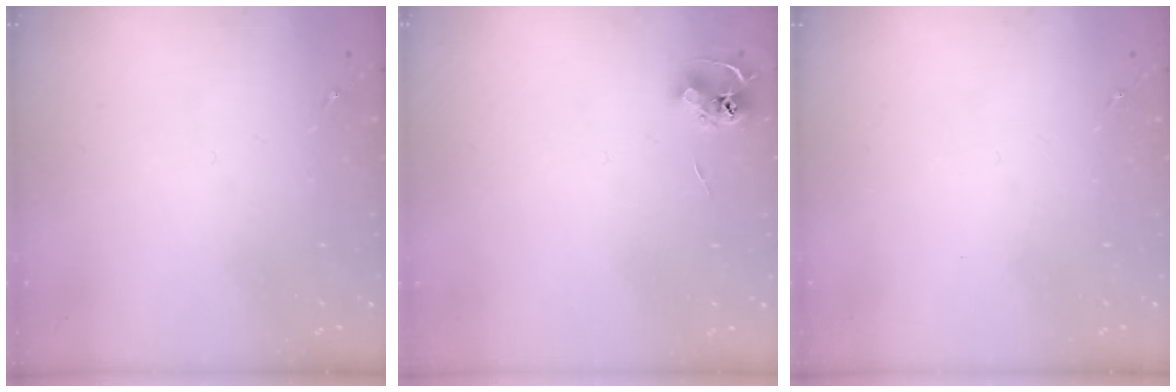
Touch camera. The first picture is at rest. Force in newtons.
{"total": 6.6, "press": 6.6, "slide": 0.5}
{"total": 0.0}